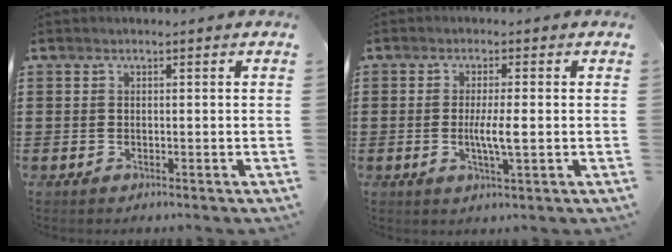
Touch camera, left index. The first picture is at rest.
{"total": 4.1, "force": [-0.2, 0.4, 4.1], "torque": [-0.079, -0.006, -0.007]}